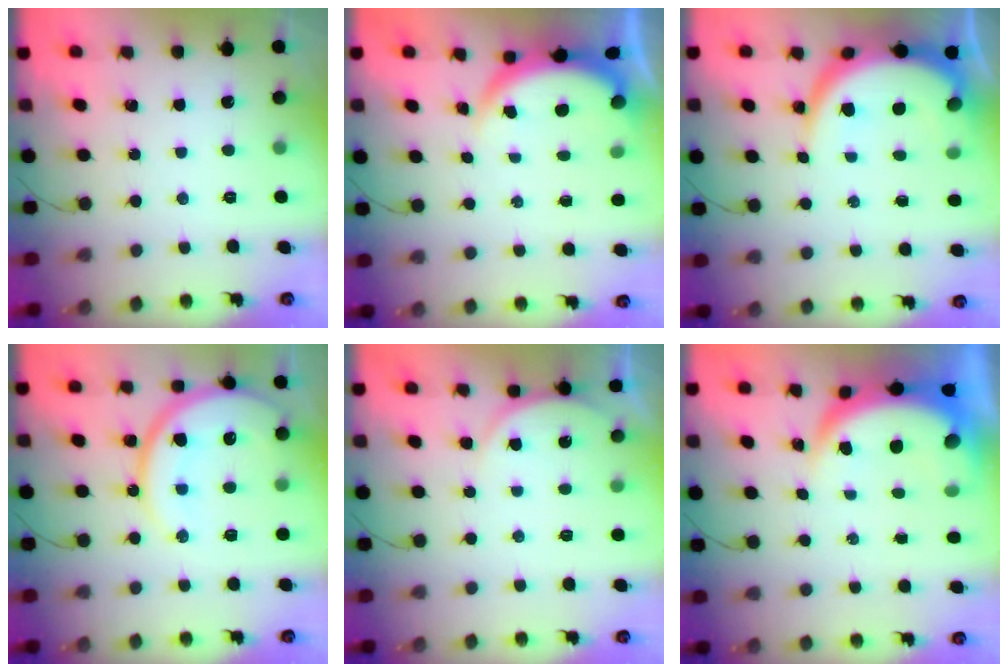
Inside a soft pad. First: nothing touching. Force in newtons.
{"total": 3.9, "press": 3.9, "slide": 0.1}
{"total": 9.4, "press": 9.4, "slide": 0.5}
{"total": 15.4, "press": 15.3, "slide": 1.6}
{"total": 4.4, "press": 3.9, "slide": 2.0}
{"total": 9.1, "press": 9.0, "slide": 1.0}